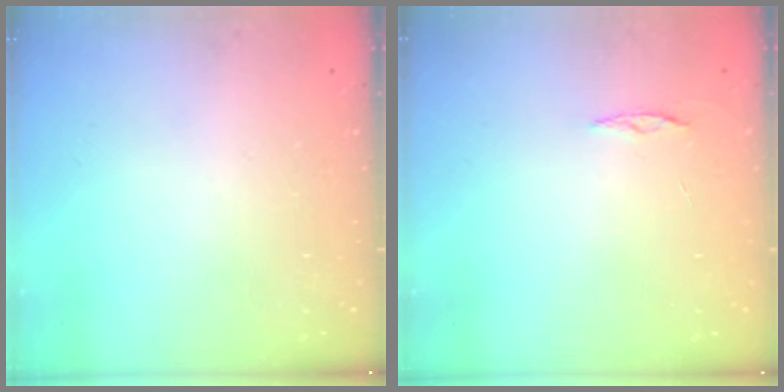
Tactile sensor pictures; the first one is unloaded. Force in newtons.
{"total": 3.1, "press": 3.1, "slide": 0.3}